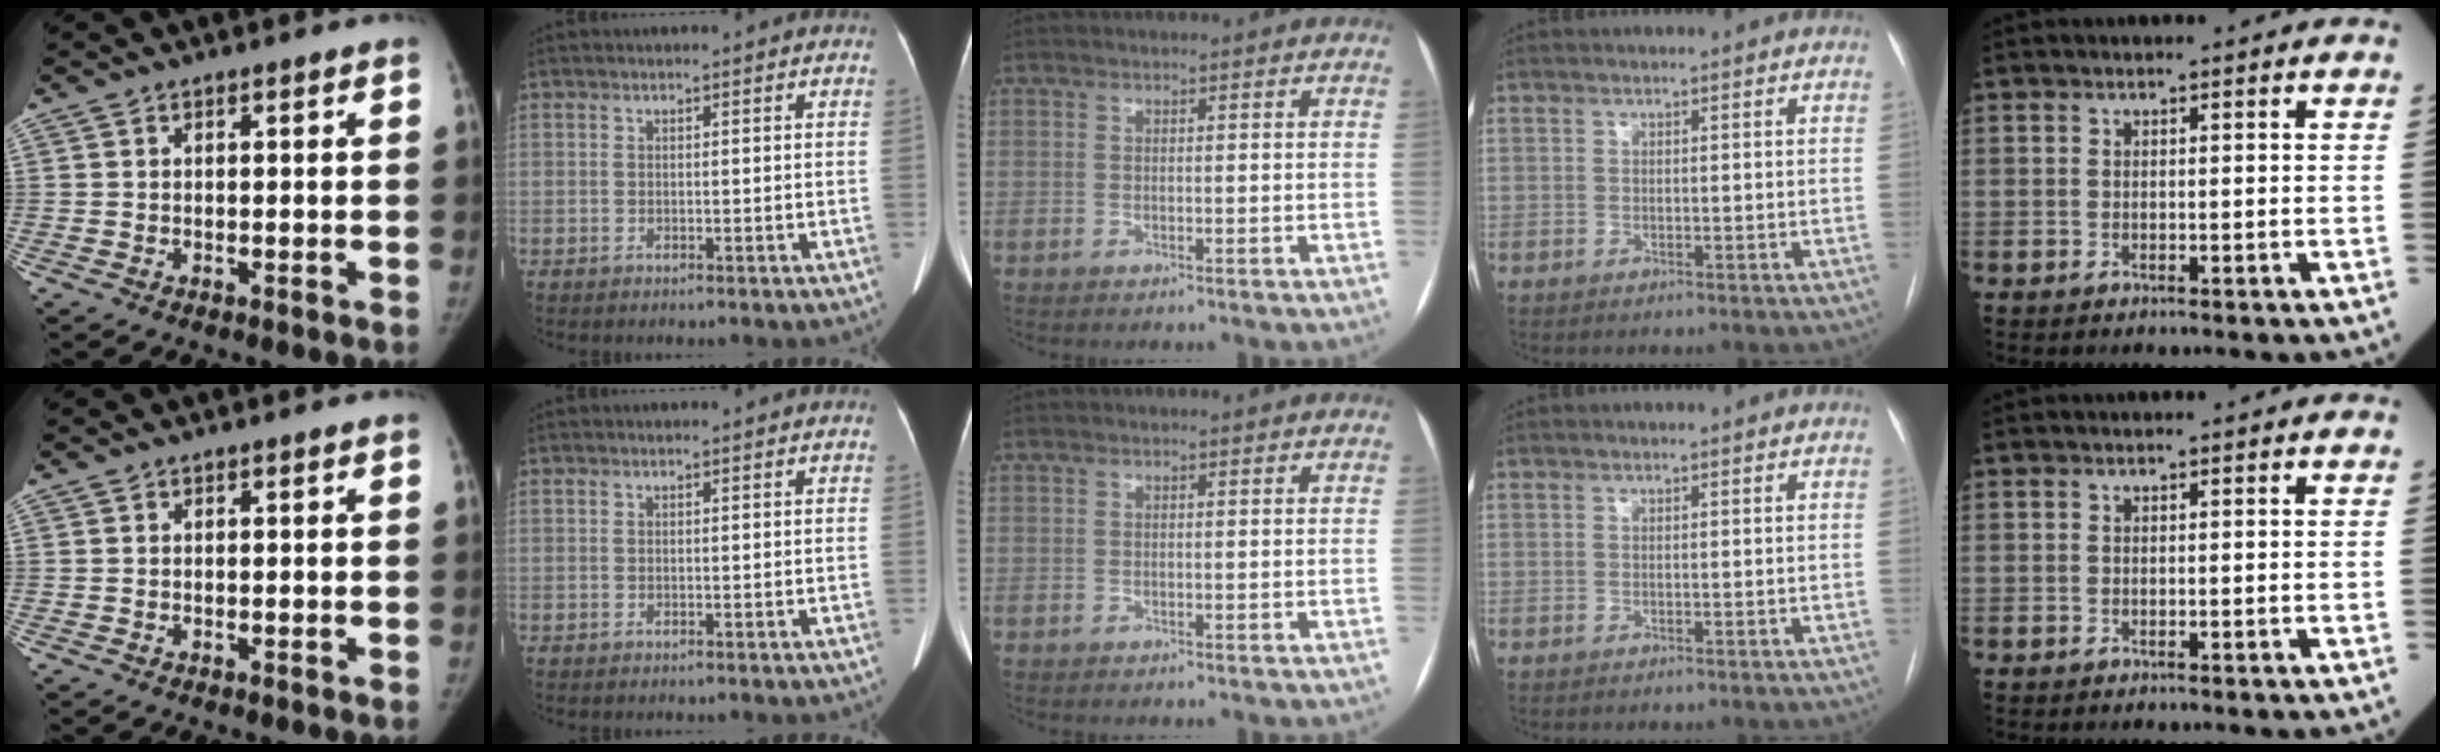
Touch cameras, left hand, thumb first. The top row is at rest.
{}